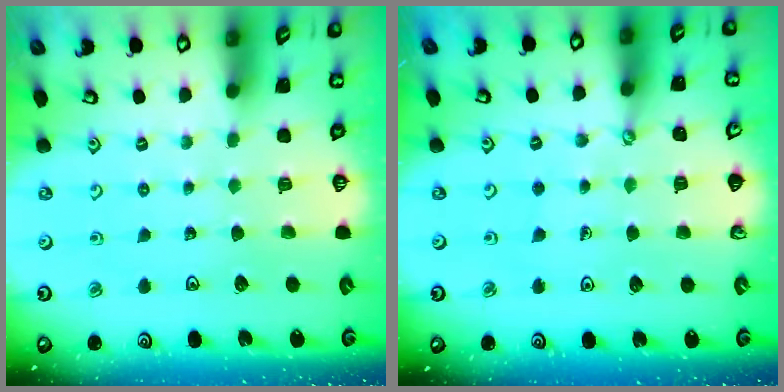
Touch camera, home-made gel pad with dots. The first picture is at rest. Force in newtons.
{"total": 1.9, "press": 1.9, "slide": 0.1}